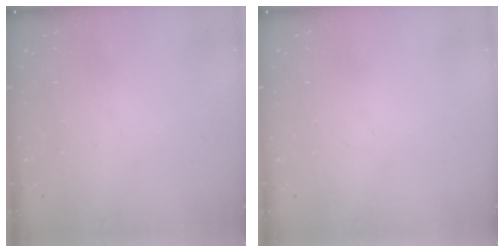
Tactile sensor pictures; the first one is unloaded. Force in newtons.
{"total": 0.0}